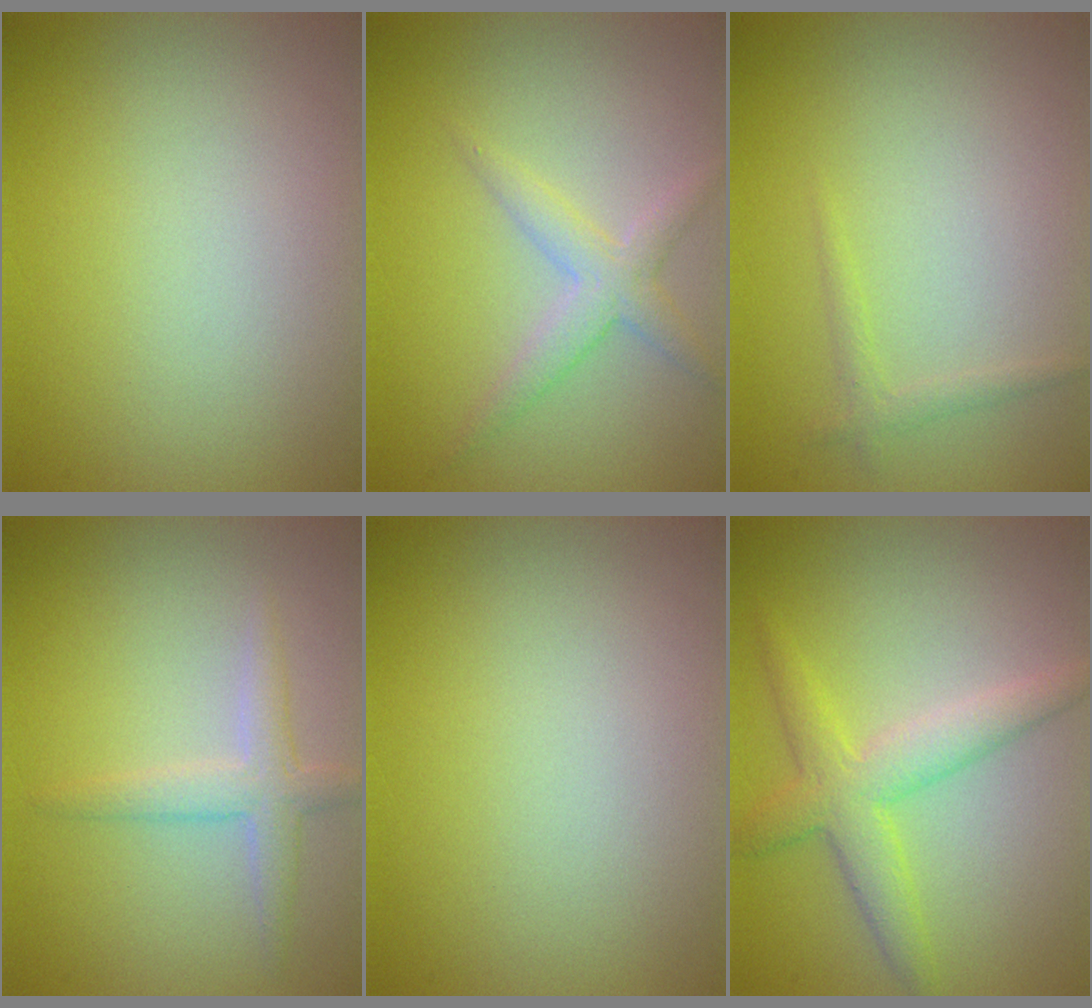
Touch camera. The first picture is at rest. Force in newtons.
{"total": 2.4, "press": 2.4, "slide": 0.1}
{"total": 0.9, "press": 0.9, "slide": 0.1}
{"total": 2.5, "press": 2.4, "slide": 0.3}
{"total": 0.0}
{"total": 3.9, "press": 3.9, "slide": 0.1}